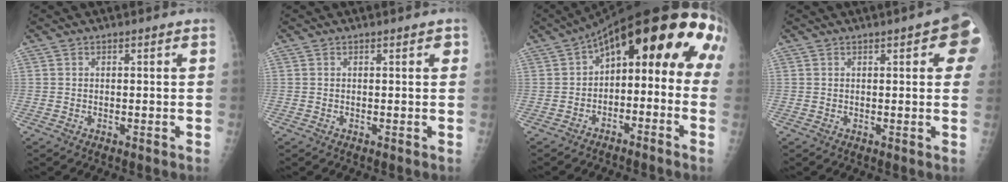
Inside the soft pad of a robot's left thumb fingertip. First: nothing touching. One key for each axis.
{"total": 0.8, "fx": 0.4, "fy": 0.4, "fz": 0.6, "tx": -0.006, "ty": 0.001, "tz": 0.002}
{"total": 20.9, "fx": 1.5, "fy": 10.7, "fz": 17.9, "tx": -0.225, "ty": 0.062, "tz": 0.014}
{"total": 8.1, "fx": 2.8, "fy": 2.4, "fz": 7.2, "tx": -0.069, "ty": -0.001, "tz": 0.026}